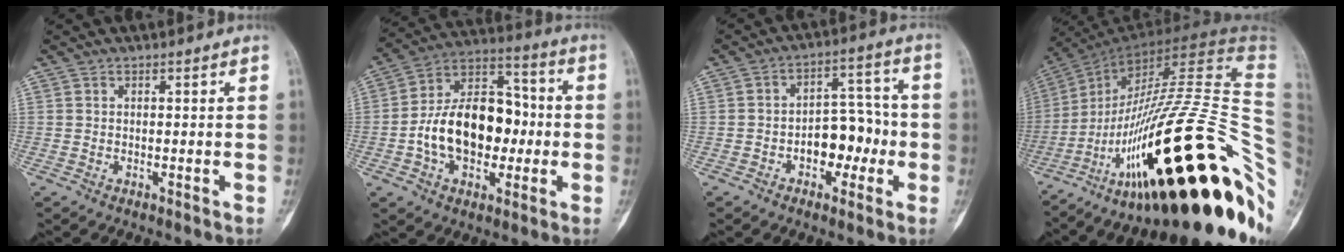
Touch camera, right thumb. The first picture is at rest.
{"total": 18.4, "force": [-2.4, 12.1, 13.7], "torque": [-0.199, 0.038, -0.041]}
{"total": 9.5, "force": [-2.5, 6.2, 6.8], "torque": [-0.061, 0.042, -0.040]}
{"total": 45.1, "force": [-14.6, 14.0, 40.2], "torque": [-0.543, 0.076, -0.229]}